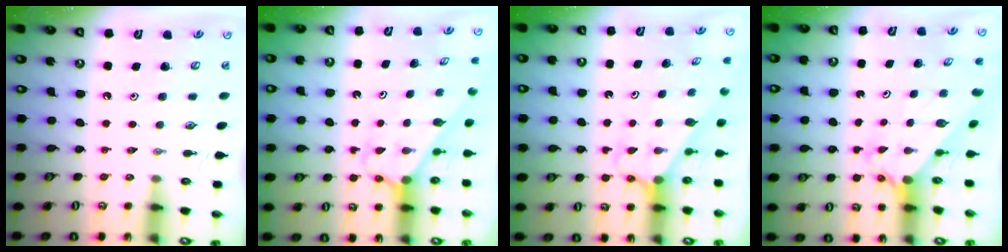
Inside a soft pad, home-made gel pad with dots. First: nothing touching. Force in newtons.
{"total": 2.6, "press": 2.6, "slide": 0.2}
{"total": 2.5, "press": 2.5, "slide": 0.2}
{"total": 2.4, "press": 2.4, "slide": 0.2}